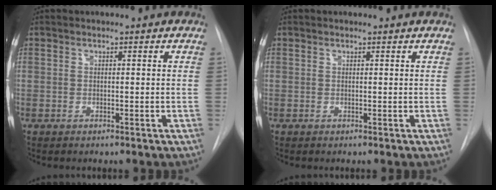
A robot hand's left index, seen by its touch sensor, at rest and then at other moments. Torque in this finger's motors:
{"motor_torque": [-0.05, -0.04, -0.04, -0.01]}